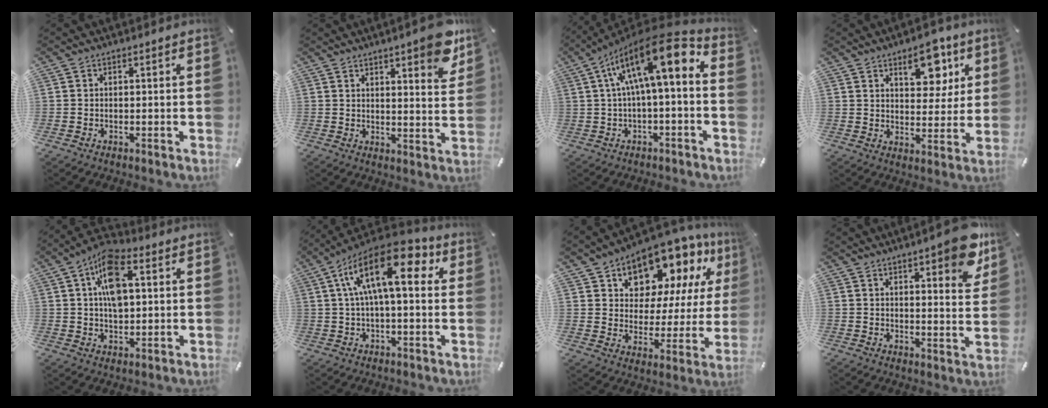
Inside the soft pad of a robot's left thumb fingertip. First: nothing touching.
{"total": 8.4, "force": [6.0, 2.2, 5.4], "torque": [-0.062, -0.040, 0.098]}
{"total": 18.4, "force": [4.6, 6.7, 16.5], "torque": [-0.271, -0.021, 0.070]}
{"total": 10.9, "force": [5.9, 6.2, 6.8], "torque": [-0.071, -0.026, 0.094]}
{"total": 10.8, "force": [2.7, 6.1, 8.6], "torque": [-0.154, 0.002, 0.046]}
{"total": 17.4, "force": [5.1, 6.7, 15.1], "torque": [-0.274, -0.022, 0.079]}
{"total": 13.6, "force": [11.1, 6.8, 3.8], "torque": [-0.070, -0.103, 0.193]}
{"total": 9.7, "force": [6.5, 2.8, 6.6], "torque": [-0.076, -0.043, 0.107]}